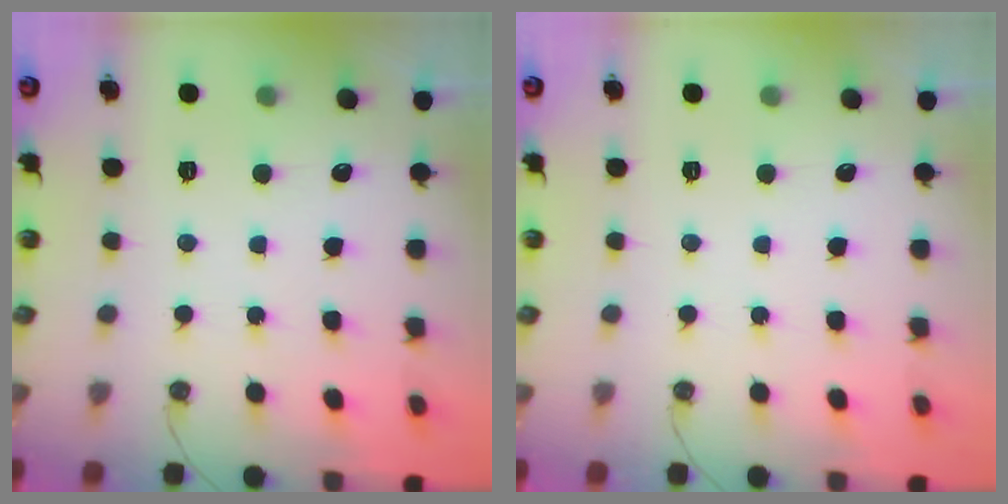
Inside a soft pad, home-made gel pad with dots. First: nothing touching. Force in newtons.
{"total": 0.0}